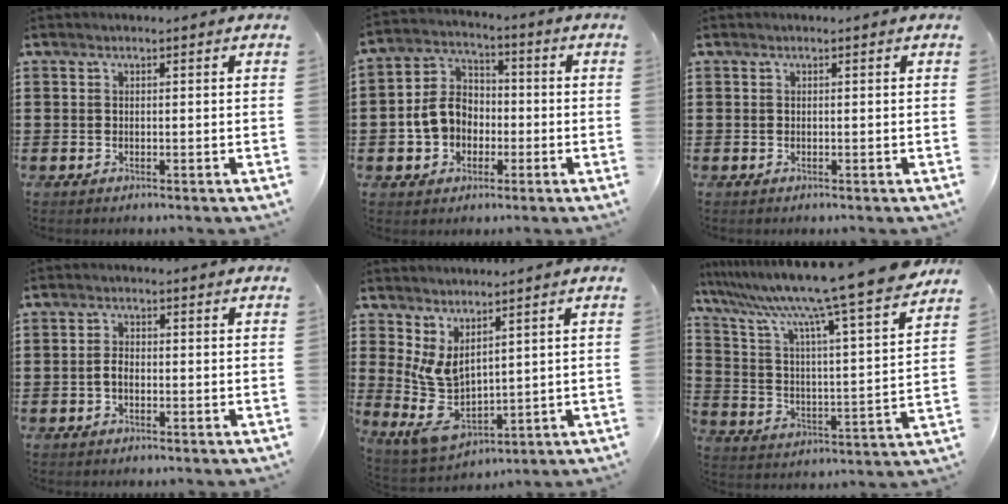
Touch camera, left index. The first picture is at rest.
{"total": 7.6, "force": [-1.5, 6.4, 3.8], "torque": [-0.103, 0.018, -0.031]}
{"total": 0.0}
{"total": 2.0, "force": [-0.6, 1.1, 1.6], "torque": [-0.041, 0.001, -0.013]}
{"total": 6.9, "force": [2.3, 3.6, 5.4], "torque": [-0.134, -0.027, 0.043]}
{"total": 11.2, "force": [9.4, -1.1, 6.0], "torque": [-0.152, -0.074, 0.148]}